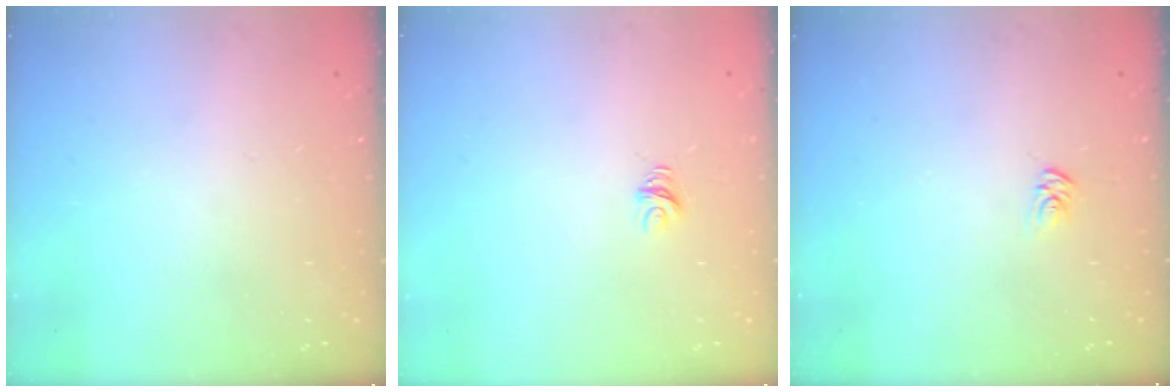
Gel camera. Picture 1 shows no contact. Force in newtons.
{"total": 4.6, "press": 4.6, "slide": 0.3}
{"total": 2.6, "press": 2.6, "slide": 0.3}